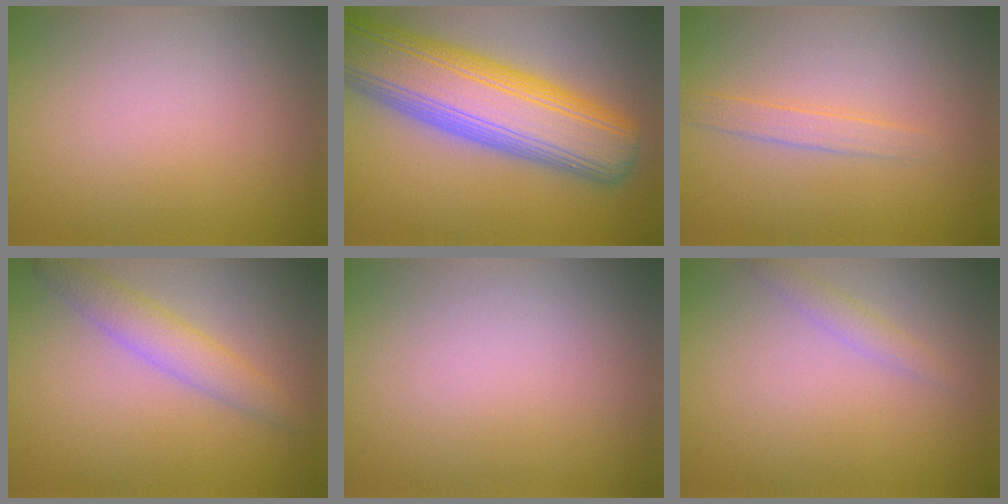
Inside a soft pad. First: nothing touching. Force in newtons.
{"total": 12.1, "press": 12.1, "slide": 0.7}
{"total": 1.5, "press": 1.5, "slide": 0.1}
{"total": 3.0, "press": 3.0, "slide": 0.1}
{"total": 0.0}
{"total": 1.3, "press": 1.3, "slide": 0.1}